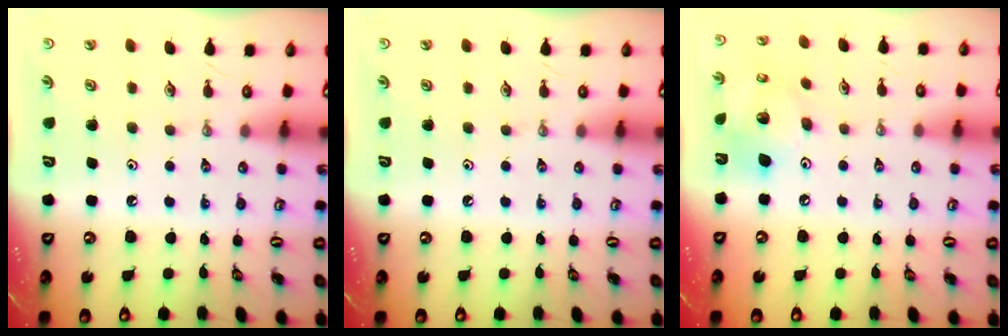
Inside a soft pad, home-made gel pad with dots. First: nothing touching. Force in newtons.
{"total": 0.0}
{"total": 16.0, "press": 15.7, "slide": 3.2}